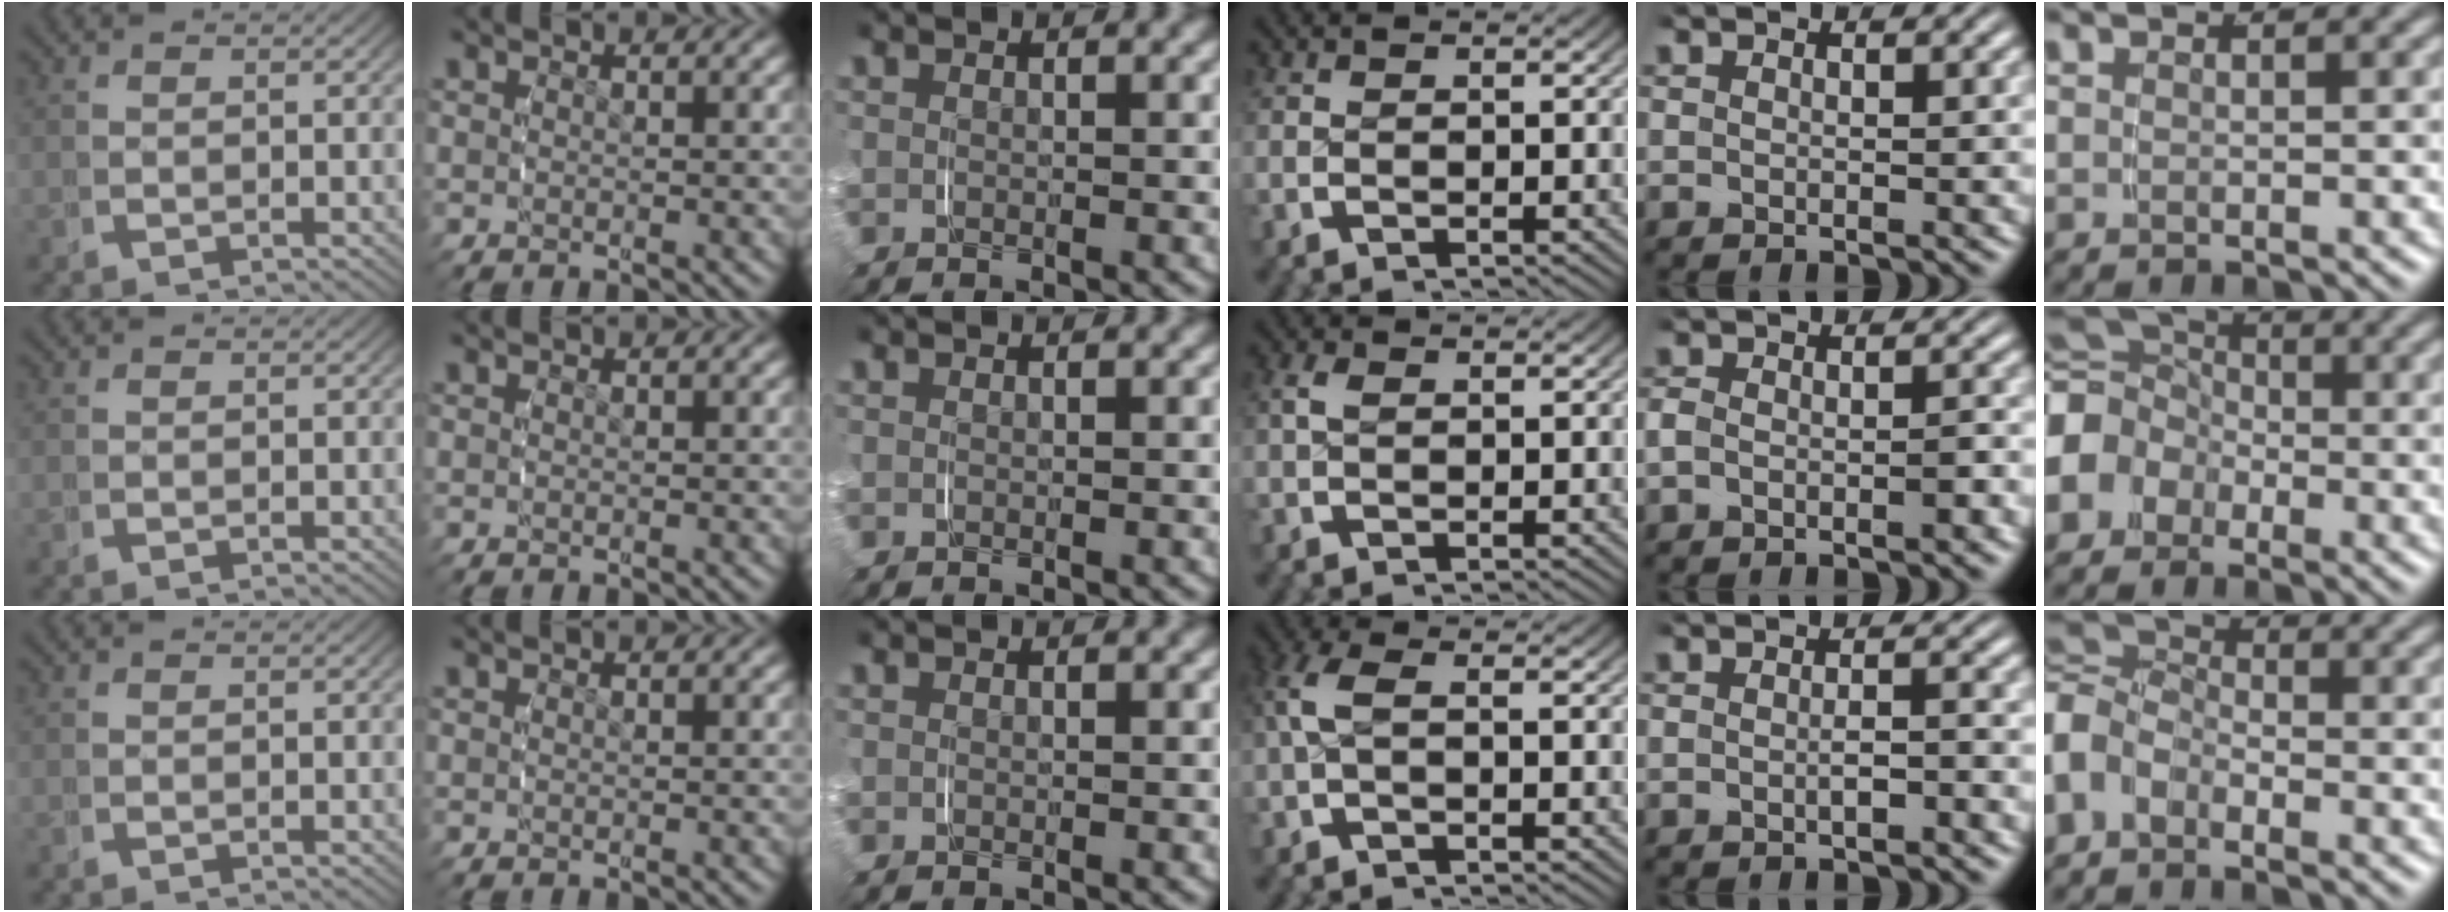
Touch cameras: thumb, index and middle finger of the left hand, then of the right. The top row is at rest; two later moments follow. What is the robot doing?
{"motion": "grasp_and_lifting", "object": "toothpaste"}